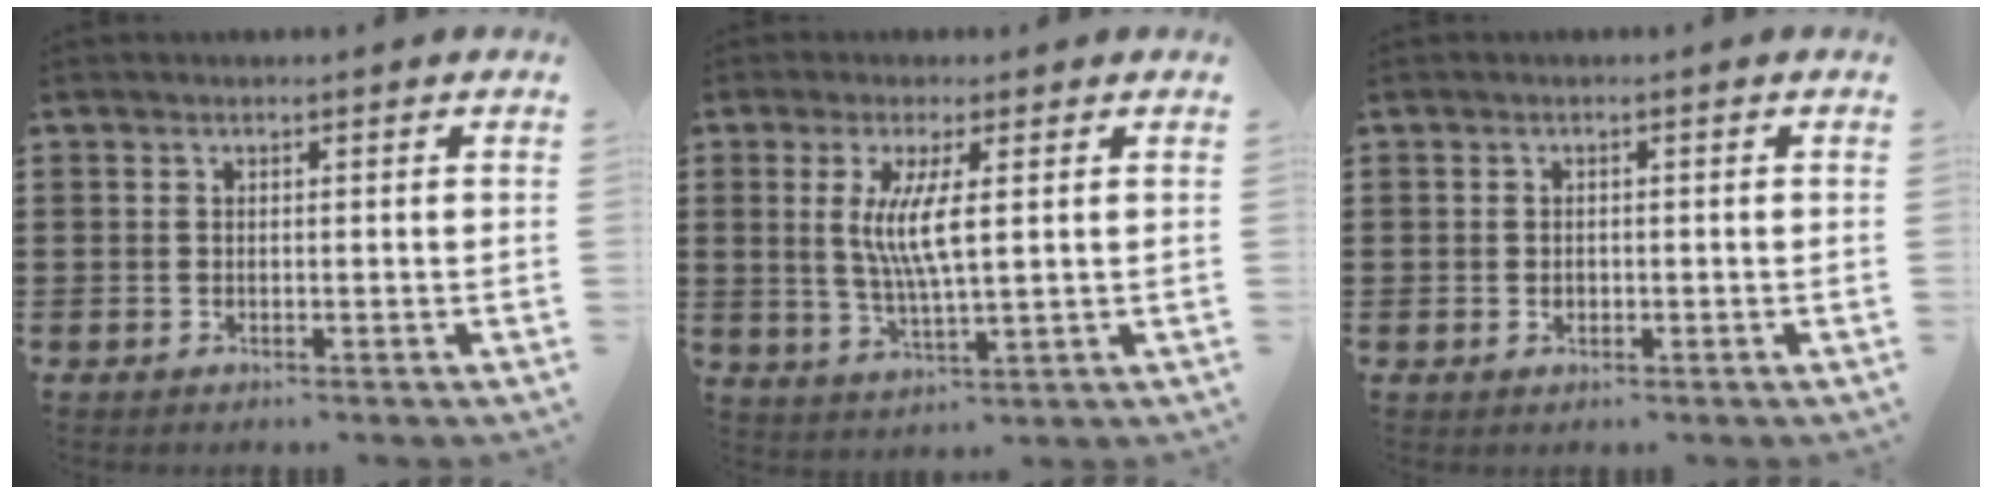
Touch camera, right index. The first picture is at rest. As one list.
[{"total": 6.7, "force": [1.3, 1.0, 6.5], "torque": [-0.134, -0.006, 0.017]}, {"total": 0.8, "force": [-0.1, 0.7, 0.4], "torque": [-0.010, 0.004, -0.004]}]